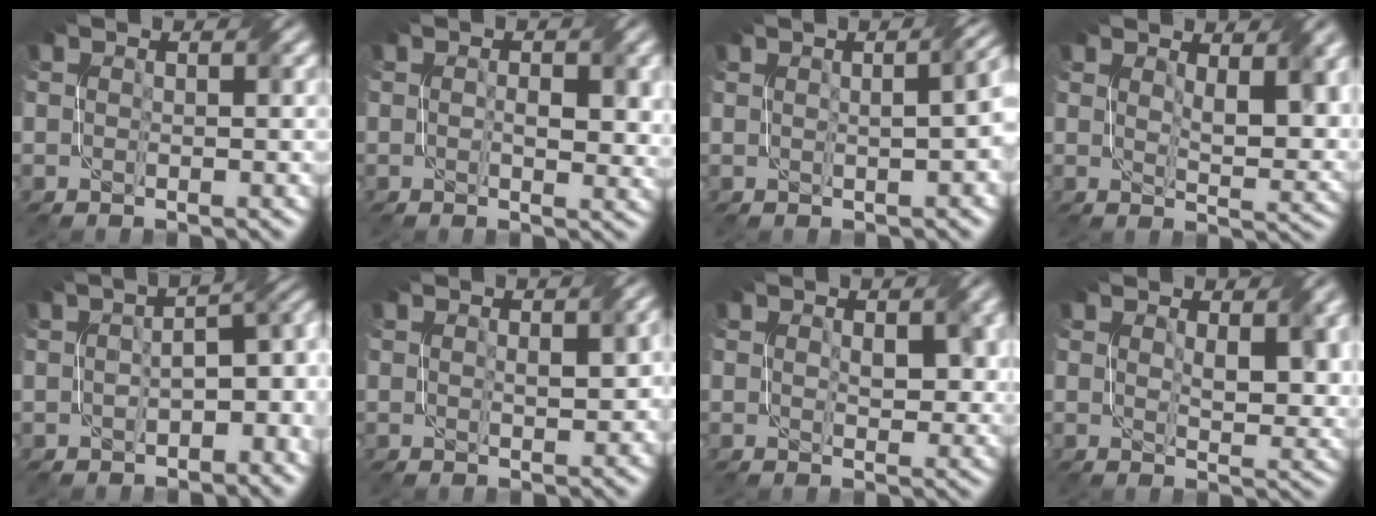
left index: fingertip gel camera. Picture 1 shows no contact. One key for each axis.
{"total": 3.0, "fx": 0.4, "fy": 1.4, "fz": 2.6, "tx": -0.041, "ty": 0.002, "tz": 0.014}
{"total": 6.4, "fx": 0.7, "fy": 3.3, "fz": 5.5, "tx": -0.025, "ty": 0.026, "tz": 0.012}
{"total": 4.8, "fx": 2.3, "fy": 1.6, "fz": 3.9, "tx": -0.059, "ty": -0.002, "tz": 0.050}
{"total": 5.6, "fx": -0.9, "fy": 2.9, "fz": 4.7, "tx": -0.049, "ty": 0.008, "tz": -0.007}
{"total": 1.9, "fx": 0.4, "fy": 0.8, "fz": 1.6, "tx": -0.022, "ty": 0.004, "tz": 0.017}
{"total": 2.7, "fx": 0.9, "fy": 1.4, "fz": 2.2, "tx": -0.033, "ty": 0.002, "tz": 0.026}
{"total": 3.7, "fx": 1.7, "fy": 1.3, "fz": 3.0, "tx": -0.048, "ty": -0.002, "tz": 0.040}